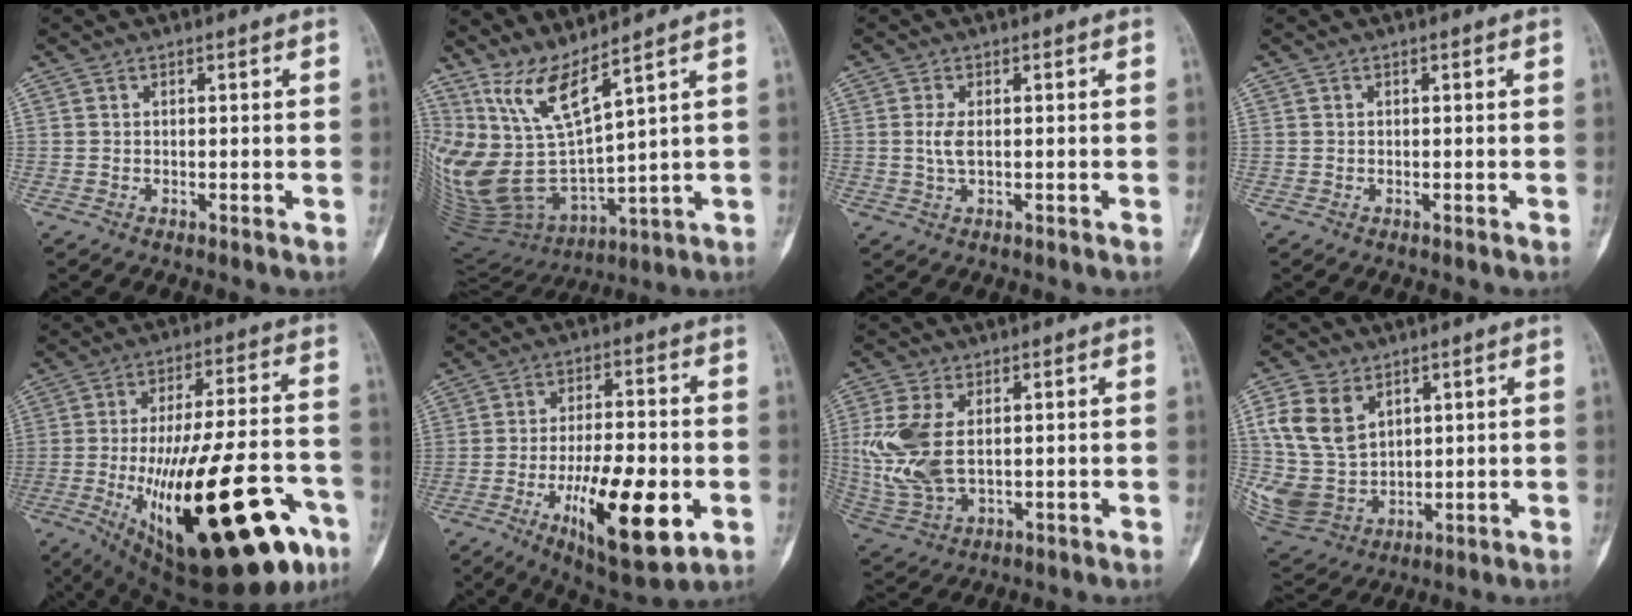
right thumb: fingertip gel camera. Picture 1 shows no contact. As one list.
[{"total": 15.9, "force": [10.0, 3.2, 12.0], "torque": [-0.245, -0.074, 0.221]}, {"total": 2.7, "force": [0.1, 1.2, 2.4], "torque": [-0.057, -0.001, 0.003]}, {"total": 0.0}, {"total": 34.0, "force": [-12.5, 11.9, 29.3], "torque": [-0.416, 0.021, -0.169]}, {"total": 17.6, "force": [-5.4, 6.0, 15.7], "torque": [-0.244, 0.007, -0.076]}, {"total": 11.6, "force": [1.6, 6.7, 9.4], "torque": [-0.218, -0.003, 0.044]}, {"total": 14.0, "force": [5.1, 10.2, 8.1], "torque": [-0.141, -0.016, 0.120]}]